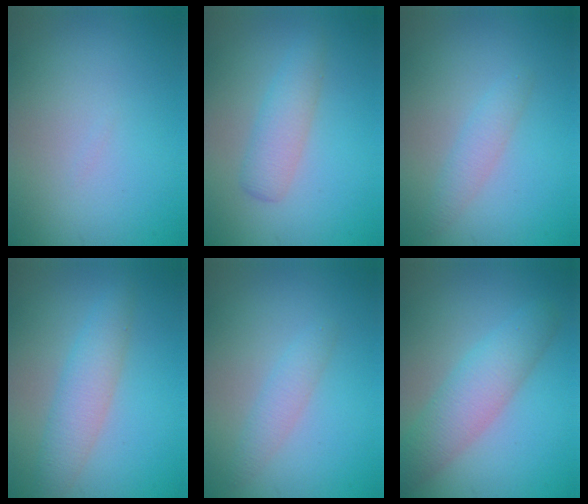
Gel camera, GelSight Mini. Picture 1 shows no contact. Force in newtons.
{"total": 2.6, "press": 2.6, "slide": 0.0}
{"total": 1.7, "press": 1.7, "slide": 0.1}
{"total": 3.4, "press": 3.4, "slide": 0.0}
{"total": 1.7, "press": 1.7, "slide": 0.1}
{"total": 4.5, "press": 4.5, "slide": 0.1}